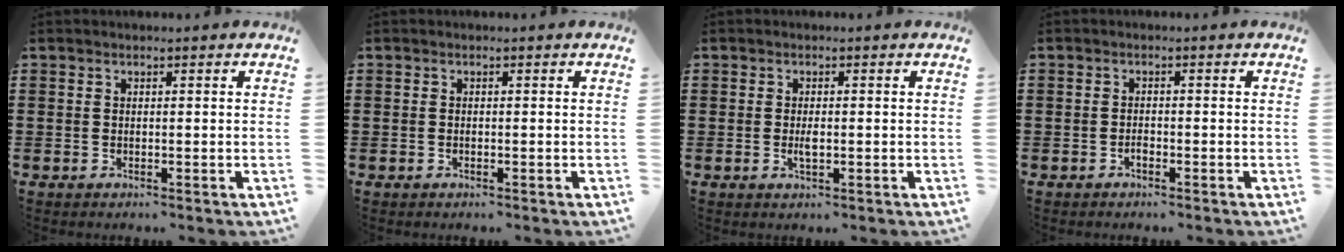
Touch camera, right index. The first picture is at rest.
{"total": 0.0}
{"total": 2.0, "force": [-0.2, 0.8, 1.9], "torque": [-0.035, -0.001, -0.004]}
{"total": 1.1, "force": [-0.7, 0.6, 0.6], "torque": [-0.013, -0.002, -0.013]}